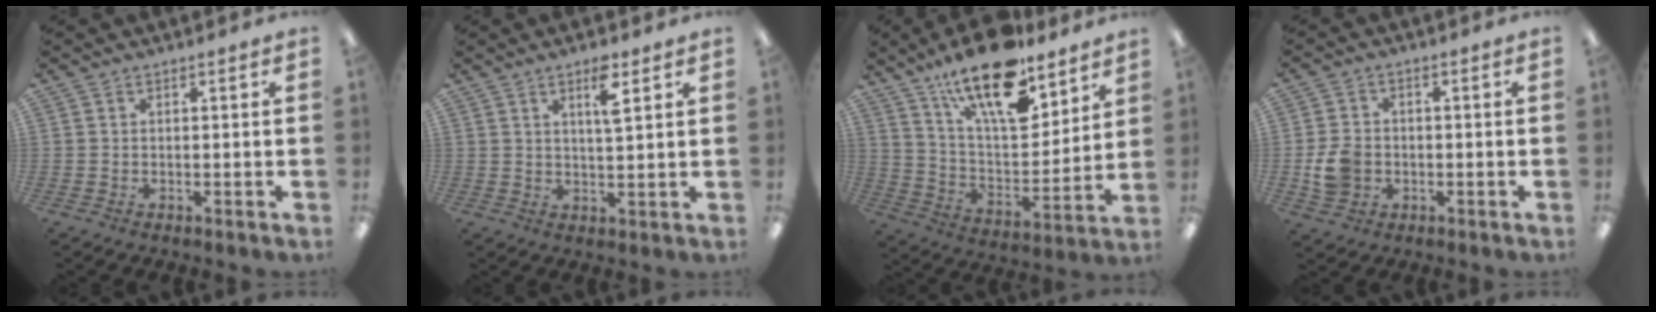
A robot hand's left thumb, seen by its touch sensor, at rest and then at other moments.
{"total": 5.4, "force": [3.2, 1.3, 4.2], "torque": [-0.070, -0.006, 0.048]}
{"total": 20.4, "force": [14.2, 7.7, 12.5], "torque": [-0.213, -0.079, 0.245]}
{"total": 6.4, "force": [-1.5, 5.3, 3.3], "torque": [-0.060, 0.007, -0.024]}